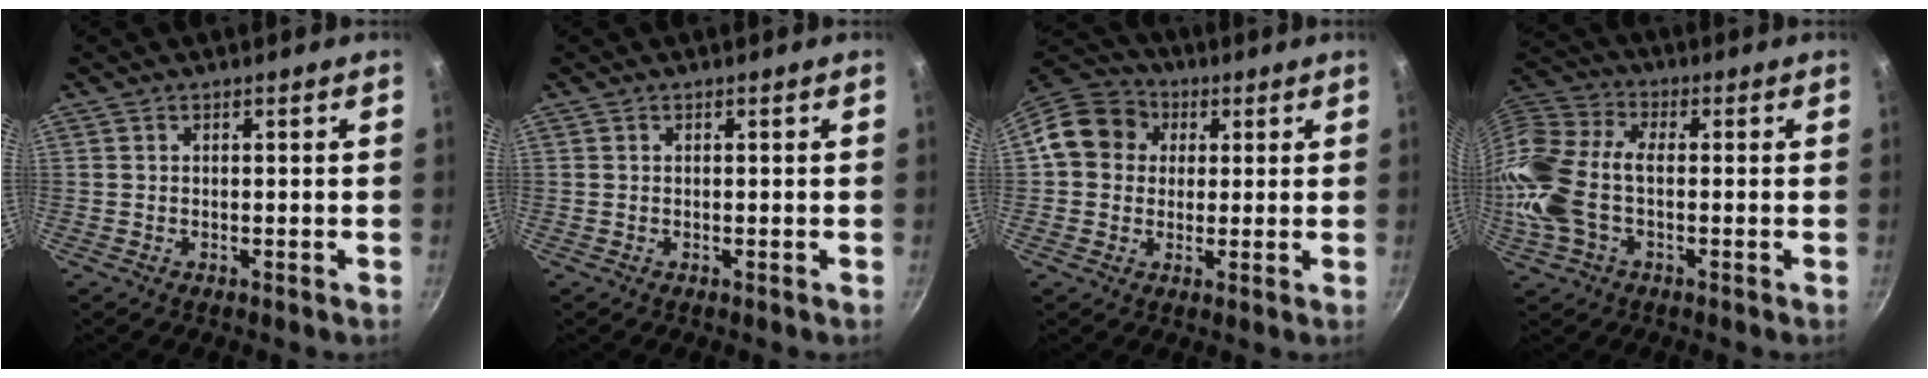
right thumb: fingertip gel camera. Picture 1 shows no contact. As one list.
[{"total": 0.0}, {"total": 11.7, "force": [2.4, 10.2, 5.2], "torque": [-0.070, 0.025, 0.023]}, {"total": 16.2, "force": [-1.8, 9.8, 12.8], "torque": [-0.271, 0.027, -0.053]}]